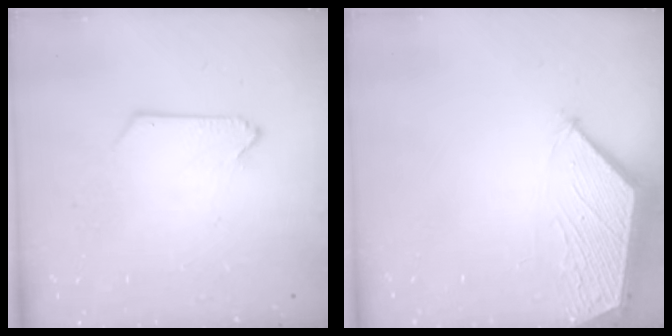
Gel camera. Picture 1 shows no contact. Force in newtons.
{"total": 3.2, "press": 3.2, "slide": 0.5}